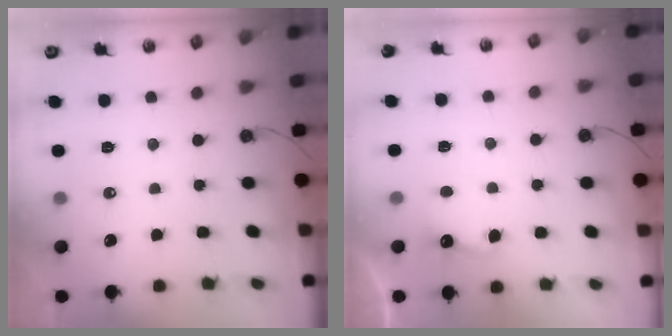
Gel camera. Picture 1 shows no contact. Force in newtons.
{"total": 3.0, "press": 2.8, "slide": 0.9}